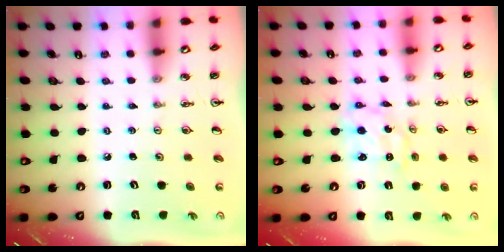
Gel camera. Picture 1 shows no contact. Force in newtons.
{"total": 2.7, "press": 2.7, "slide": 0.3}